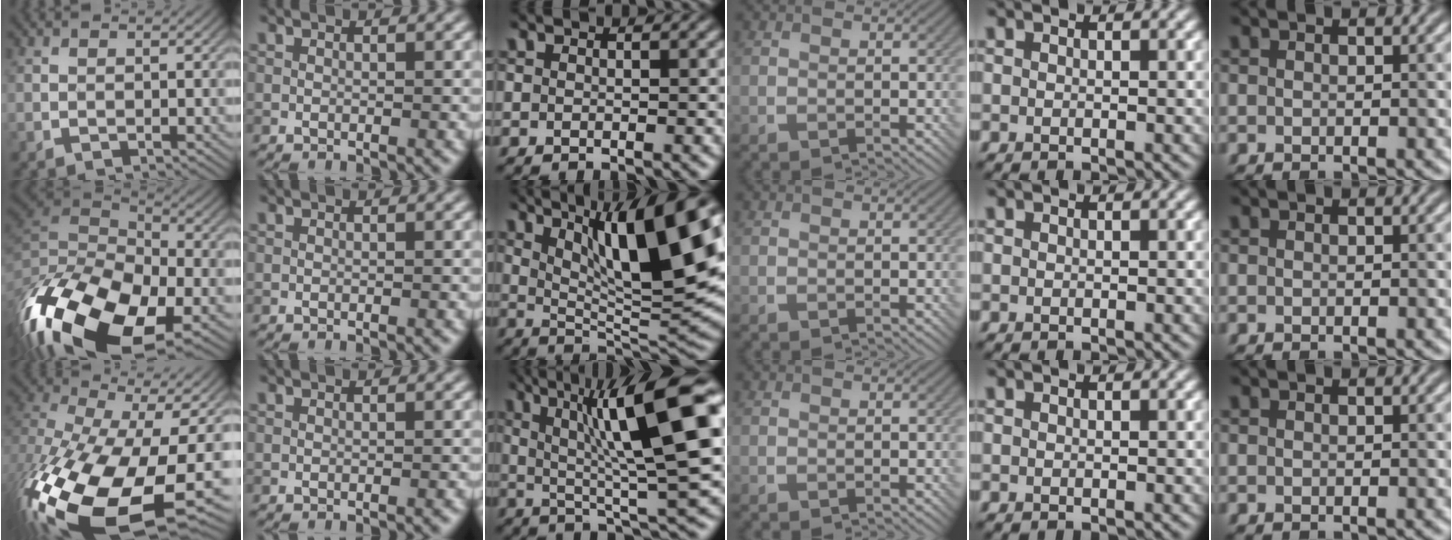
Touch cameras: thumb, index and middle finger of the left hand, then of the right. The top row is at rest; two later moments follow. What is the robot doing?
{"motion": "insert", "object": "bottle cap"}